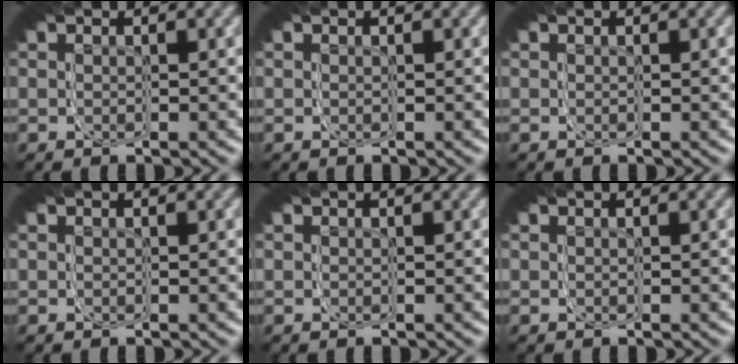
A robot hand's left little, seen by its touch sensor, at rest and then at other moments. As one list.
[{"total": 0.0}, {"total": 0.0}, {"total": 0.0}, {"total": 0.0}, {"total": 0.0}]